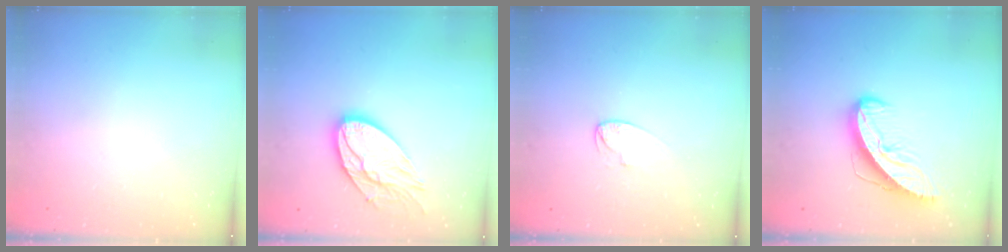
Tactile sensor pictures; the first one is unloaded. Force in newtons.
{"total": 14.7, "press": 14.6, "slide": 0.9}
{"total": 4.8, "press": 4.8, "slide": 0.4}
{"total": 10.0, "press": 10.0, "slide": 1.1}